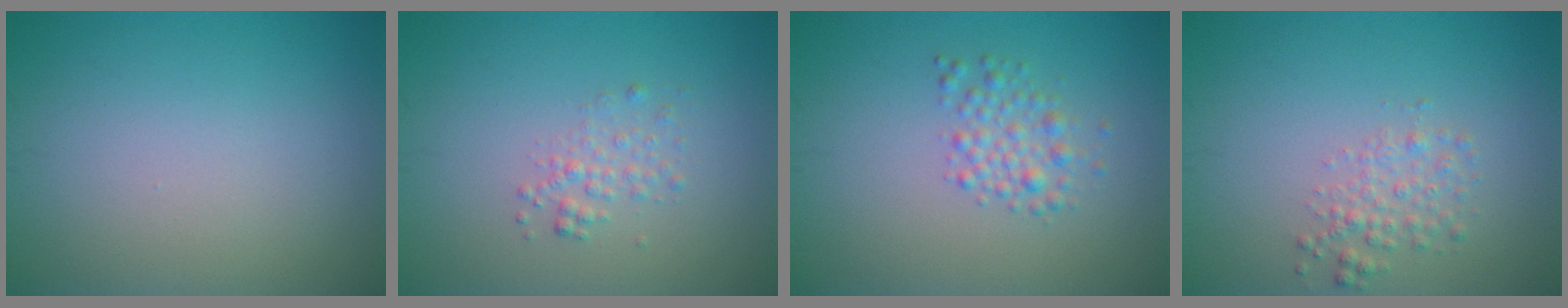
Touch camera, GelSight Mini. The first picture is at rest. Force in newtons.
{"total": 1.4, "press": 1.4, "slide": 0.1}
{"total": 2.2, "press": 2.2, "slide": 0.1}
{"total": 2.0, "press": 2.0, "slide": 0.1}